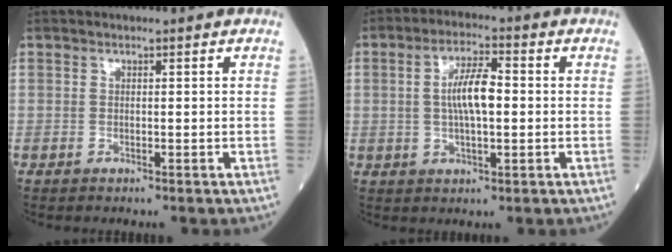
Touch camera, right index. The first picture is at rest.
{"total": 7.2, "force": [0.4, 1.9, 6.9], "torque": [-0.133, 0.011, 0.005]}